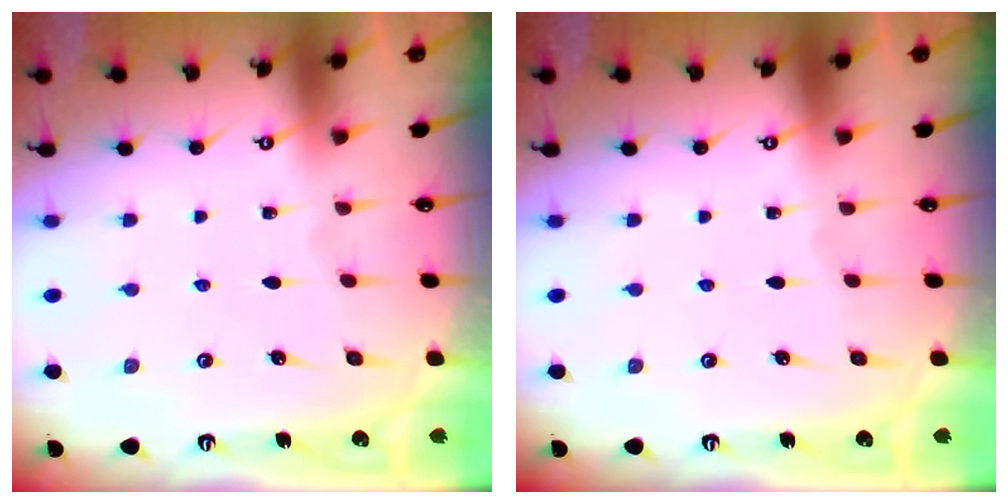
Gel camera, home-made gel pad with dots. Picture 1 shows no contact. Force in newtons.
{"total": 0.0}